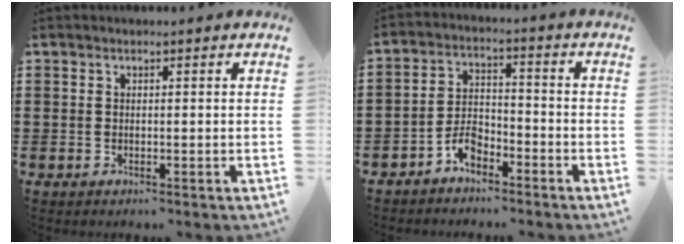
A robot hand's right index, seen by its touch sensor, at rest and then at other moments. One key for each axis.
{"total": 4.5, "fx": -3.4, "fy": 2.1, "fz": 2.1, "tx": -0.046, "ty": 0.008, "tz": -0.065}